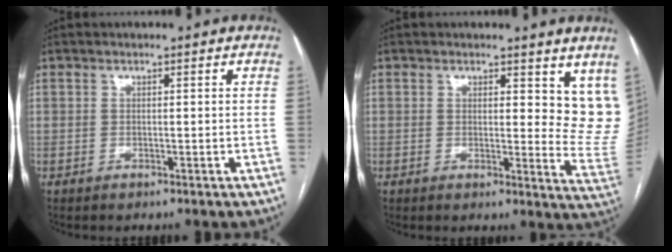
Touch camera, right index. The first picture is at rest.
{"total": 9.4, "force": [6.8, 3.7, 5.3], "torque": [-0.039, -0.039, 0.068]}